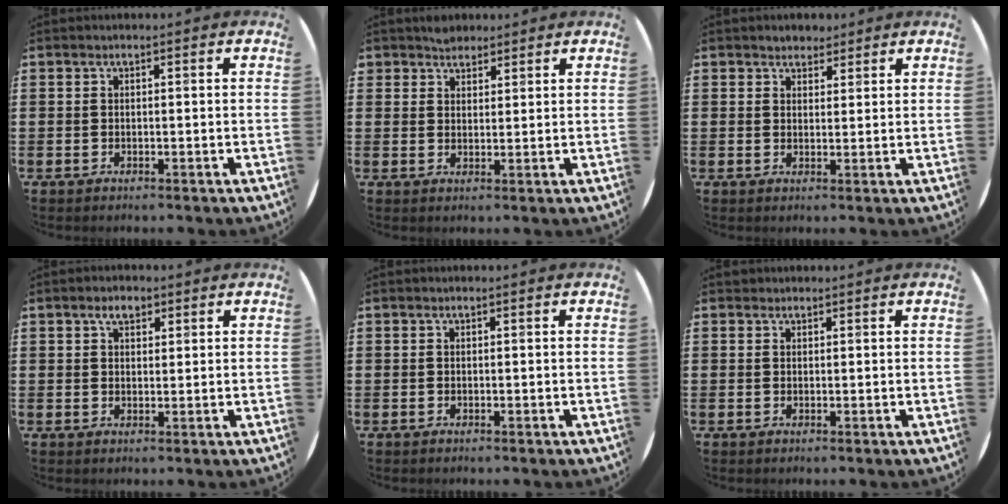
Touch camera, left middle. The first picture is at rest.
{"total": 2.5, "force": [2.3, 1.1, -0.1], "torque": [0.005, 0.002, 0.044]}
{"total": 2.2, "force": [2.0, 0.8, 0.0], "torque": [0.005, 0.000, 0.038]}
{"total": 2.5, "force": [1.7, 1.3, 1.2], "torque": [-0.018, 0.004, 0.029]}
{"total": 0.0}
{"total": 0.5, "force": [0.5, 0.2, -0.1], "torque": [0.003, 0.004, 0.009]}